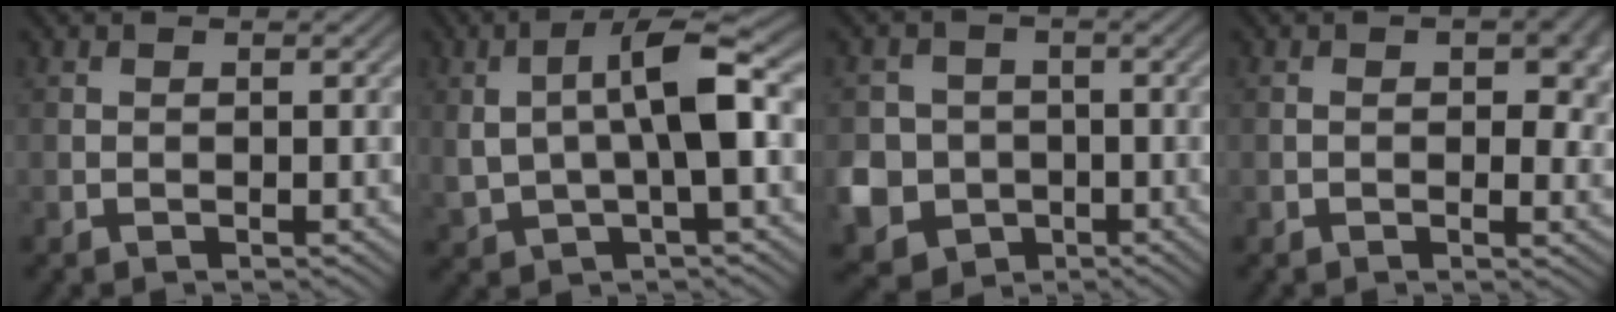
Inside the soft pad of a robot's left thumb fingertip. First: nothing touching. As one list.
[{"total": 8.4, "force": [1.1, 2.9, 7.8], "torque": [-0.157, 0.009, 0.019]}, {"total": 8.9, "force": [-2.3, 8.3, 2.4], "torque": [-0.087, -0.024, -0.067]}, {"total": 5.1, "force": [0.7, 2.7, 4.3], "torque": [-0.054, -0.001, 0.014]}]